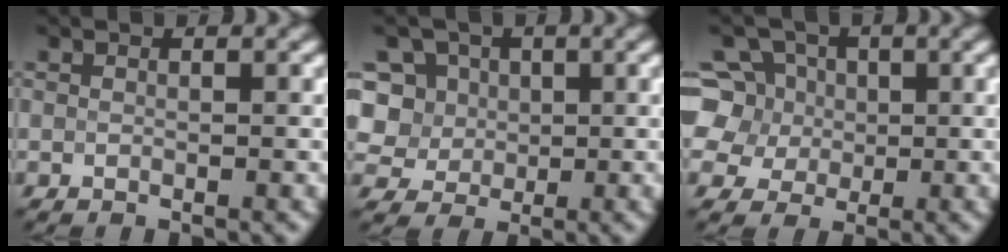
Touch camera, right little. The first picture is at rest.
{"total": 8.4, "force": [1.5, 7.8, 2.9], "torque": [-0.052, 0.036, 0.007]}
{"total": 7.4, "force": [0.6, 7.0, 2.3], "torque": [-0.043, 0.030, -0.020]}